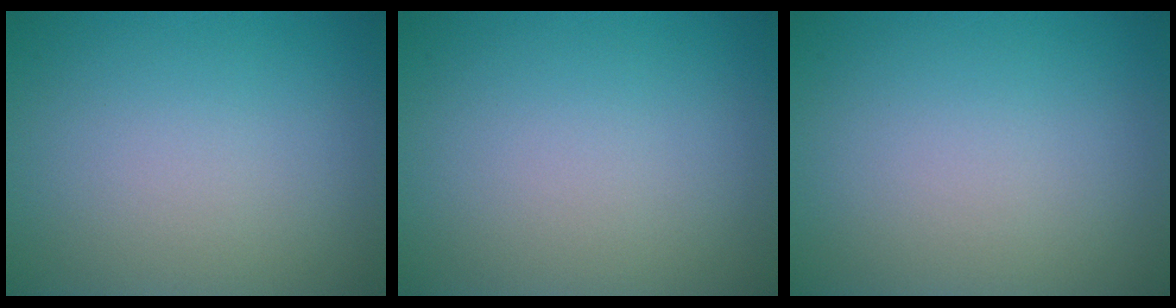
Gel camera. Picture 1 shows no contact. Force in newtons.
{"total": 0.0}
{"total": 0.0}